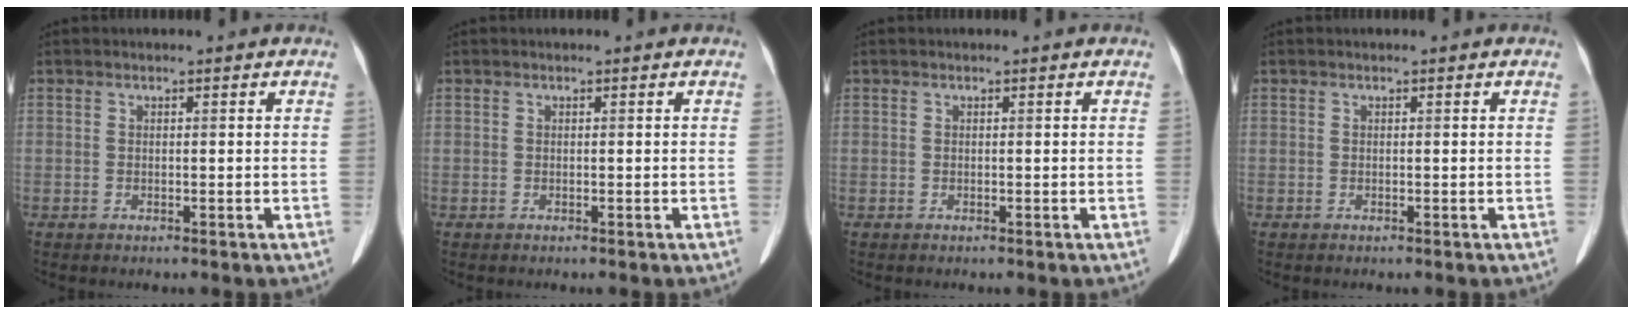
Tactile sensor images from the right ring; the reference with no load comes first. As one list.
[{"total": 0.0}, {"total": 0.0}, {"total": 0.0}]